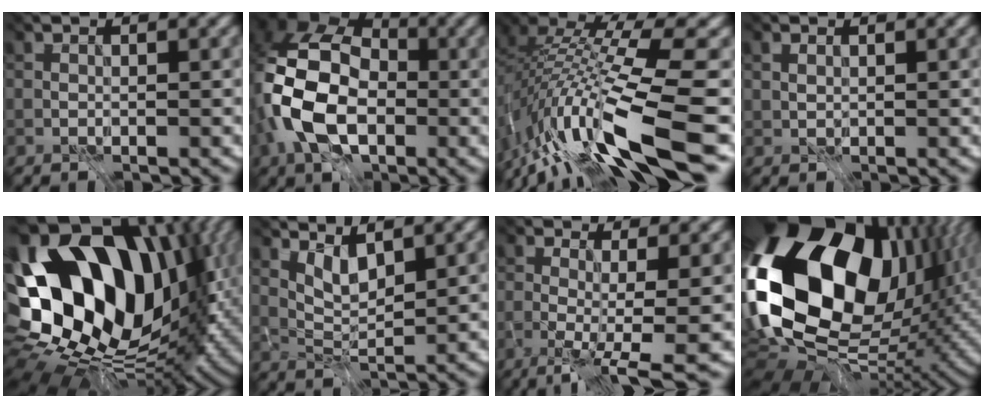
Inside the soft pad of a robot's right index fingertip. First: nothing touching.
{"total": 11.6, "force": [-4.1, 7.3, 8.0], "torque": [-0.190, -0.022, -0.063]}
{"total": 14.4, "force": [-8.5, 1.4, 11.5], "torque": [-0.232, 0.007, -0.127]}
{"total": 1.0, "force": [0.4, 0.7, 0.6], "torque": [-0.027, -0.003, 0.016]}
{"total": 18.8, "force": [1.0, 12.5, 14.0], "torque": [-0.243, -0.029, 0.064]}
{"total": 0.9, "force": [0.0, -0.4, 0.7], "torque": [-0.026, -0.022, 0.027]}
{"total": 8.2, "force": [-2.9, 2.3, 7.4], "torque": [-0.089, -0.018, -0.019]}
{"total": 19.1, "force": [1.6, 12.3, 14.5], "torque": [-0.289, -0.021, 0.060]}